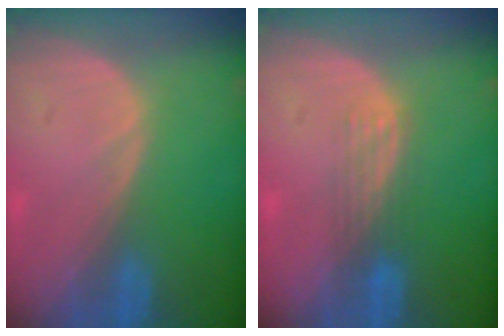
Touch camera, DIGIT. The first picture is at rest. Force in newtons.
{"total": 2.9, "press": 2.7, "slide": 1.1}